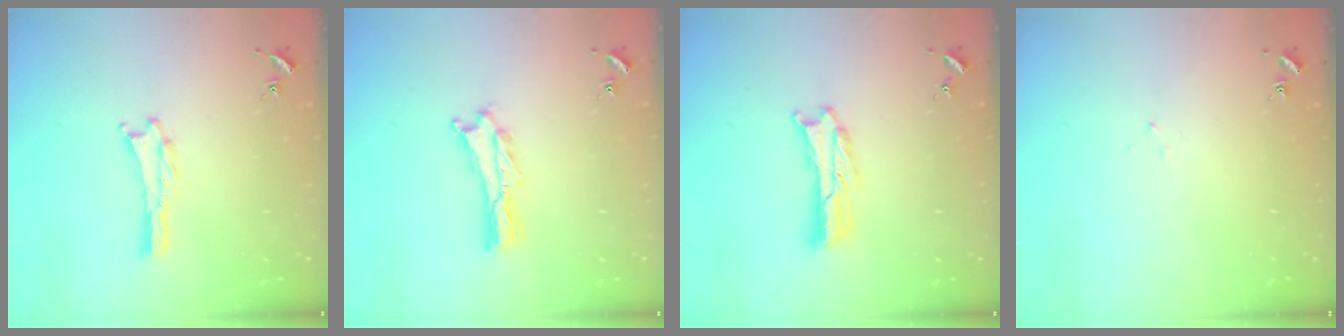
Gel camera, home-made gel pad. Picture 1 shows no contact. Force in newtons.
{"total": 0.7, "press": 0.6, "slide": 0.2}
{"total": 1.0, "press": 1.0, "slide": 0.2}
{"total": 1.8, "press": 1.8, "slide": 0.1}